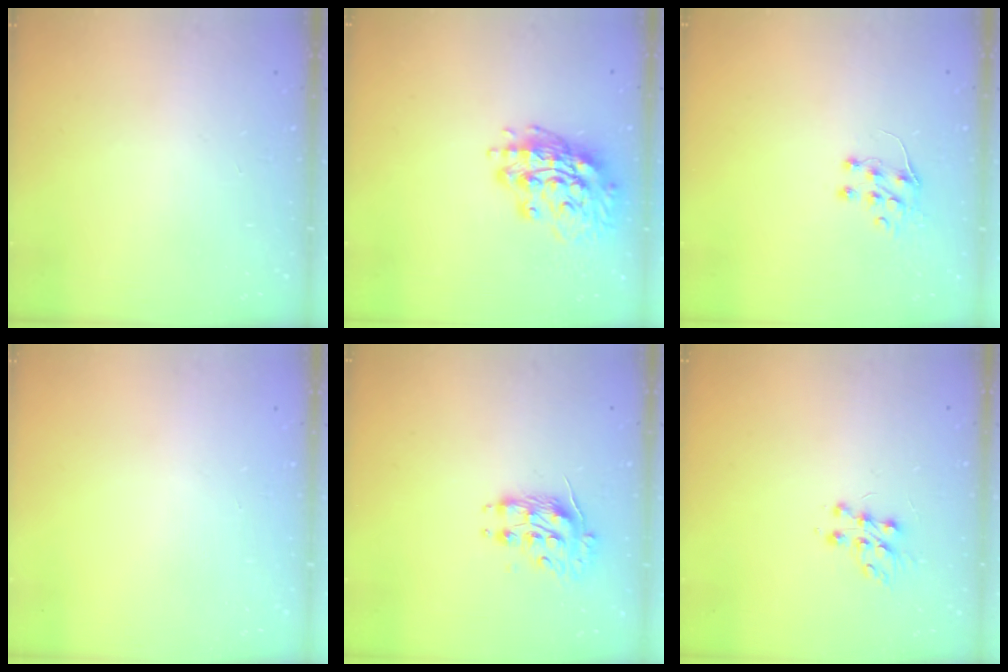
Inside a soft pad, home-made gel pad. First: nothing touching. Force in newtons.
{"total": 16.3, "press": 16.1, "slide": 2.8}
{"total": 6.0, "press": 5.9, "slide": 0.7}
{"total": 0.0}
{"total": 10.2, "press": 10.2, "slide": 0.6}
{"total": 7.9, "press": 7.8, "slide": 0.6}